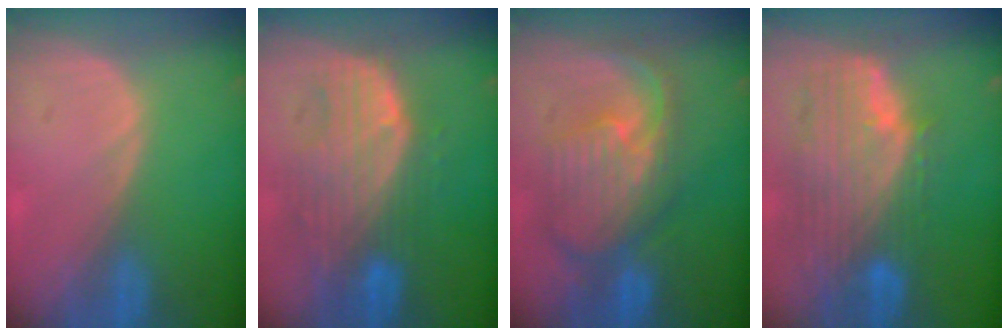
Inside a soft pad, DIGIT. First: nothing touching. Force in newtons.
{"total": 9.9, "press": 8.6, "slide": 4.8}
{"total": 10.4, "press": 9.3, "slide": 4.7}
{"total": 11.6, "press": 9.9, "slide": 6.1}